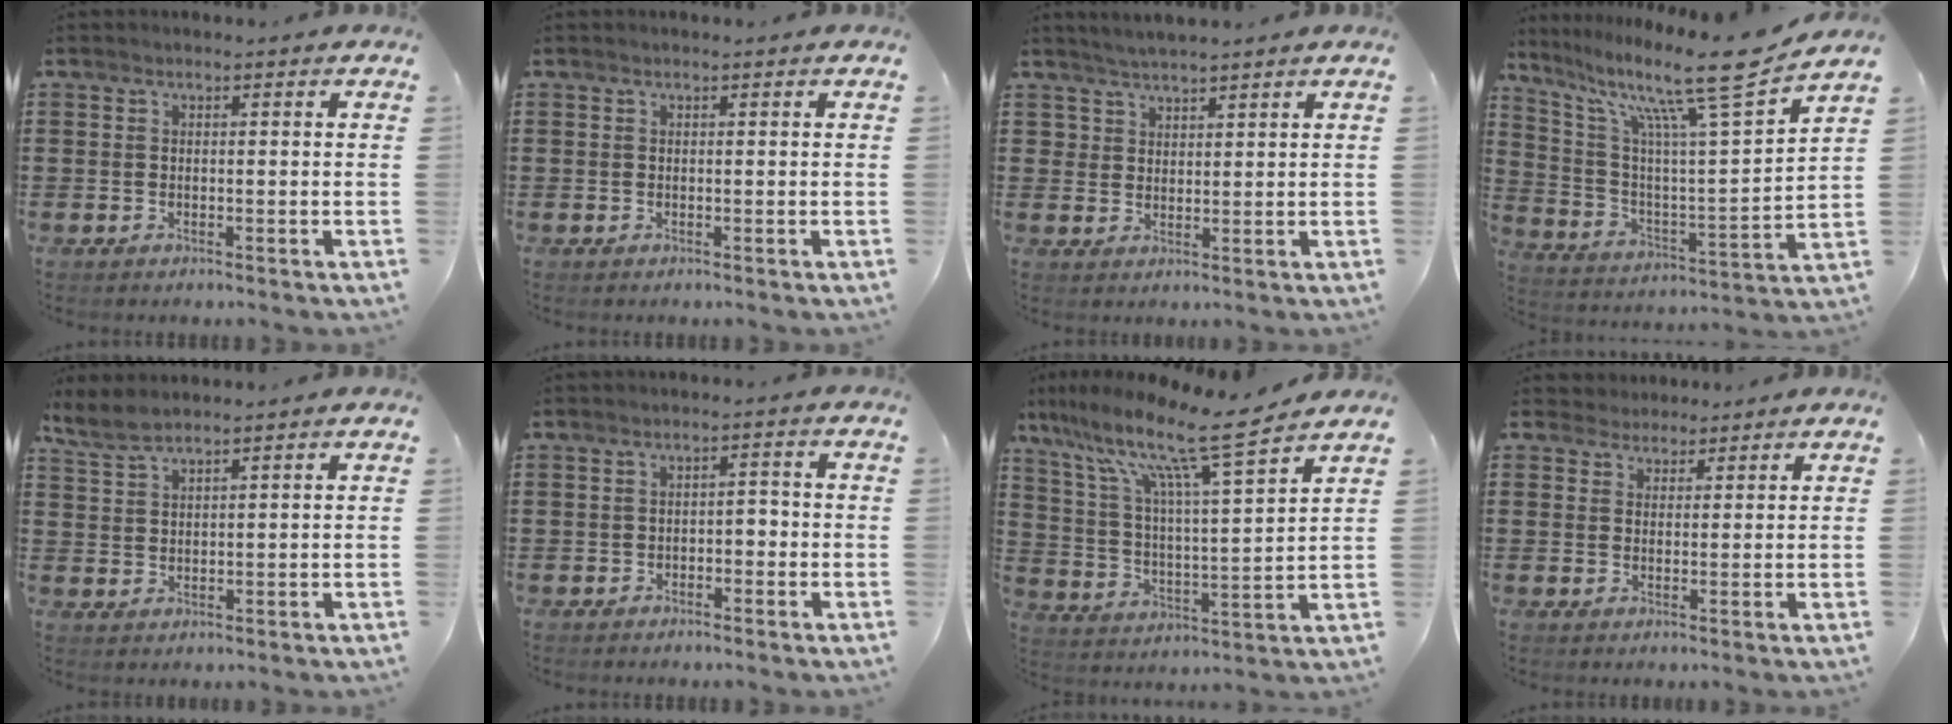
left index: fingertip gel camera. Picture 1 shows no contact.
{"total": 0.0}
{"total": 2.7, "force": [2.6, 0.7, 0.2], "torque": [-0.010, -0.001, 0.049]}
{"total": 14.8, "force": [10.9, 1.2, 10.0], "torque": [-0.205, -0.065, 0.167]}
{"total": 3.2, "force": [2.7, 0.8, 1.5], "torque": [-0.038, -0.002, 0.051]}
{"total": 1.9, "force": [-1.2, 1.0, 1.2], "torque": [-0.028, 0.004, -0.027]}
{"total": 12.8, "force": [9.8, 0.8, 8.2], "torque": [-0.185, -0.055, 0.159]}
{"total": 2.8, "force": [2.3, 1.5, -0.2], "torque": [-0.009, 0.006, 0.045]}